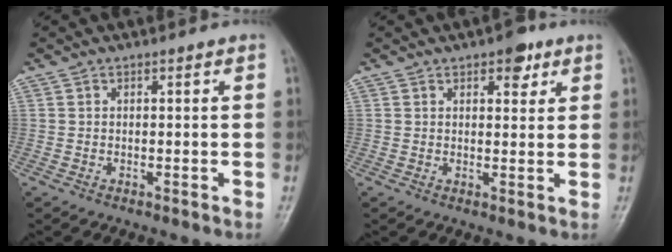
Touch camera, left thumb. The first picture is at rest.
{"total": 4.4, "force": [2.5, 2.2, 2.8], "torque": [-0.017, -0.009, 0.031]}